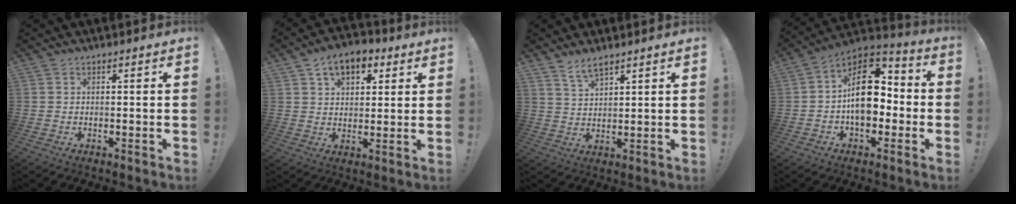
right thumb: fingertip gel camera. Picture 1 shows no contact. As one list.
[{"total": 9.7, "force": [4.8, 6.3, 5.7], "torque": [-0.082, -0.007, 0.090]}, {"total": 5.0, "force": [4.1, 1.5, 2.4], "torque": [-0.041, -0.023, 0.075]}, {"total": 17.9, "force": [0.7, 11.7, 13.6], "torque": [-0.197, 0.013, 0.017]}]